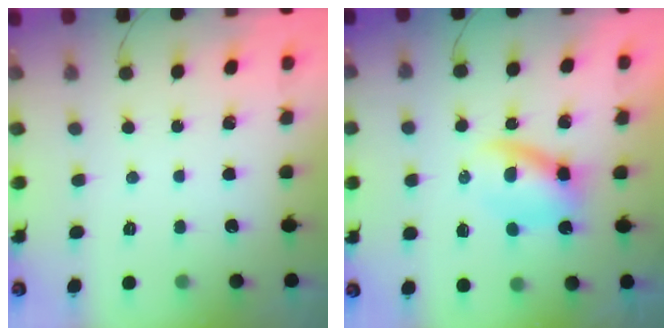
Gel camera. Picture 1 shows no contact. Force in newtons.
{"total": 4.7, "press": 4.7, "slide": 0.5}